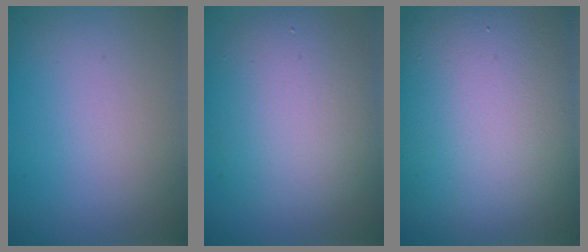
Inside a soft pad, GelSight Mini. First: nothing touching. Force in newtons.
{"total": 6.9, "press": 6.9, "slide": 0.5}
{"total": 16.5, "press": 16.5, "slide": 0.9}